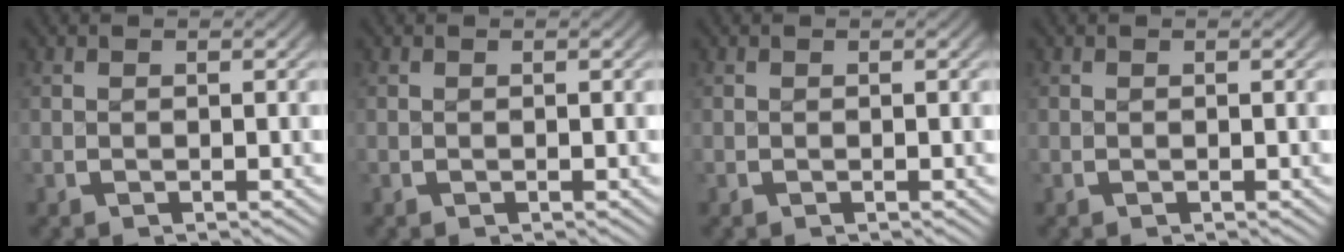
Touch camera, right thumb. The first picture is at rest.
{"total": 0.0}
{"total": 0.0}
{"total": 0.0}